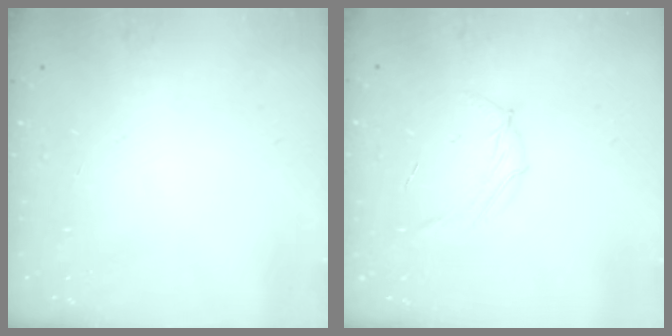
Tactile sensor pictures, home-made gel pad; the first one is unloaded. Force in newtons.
{"total": 5.2, "press": 5.1, "slide": 1.0}